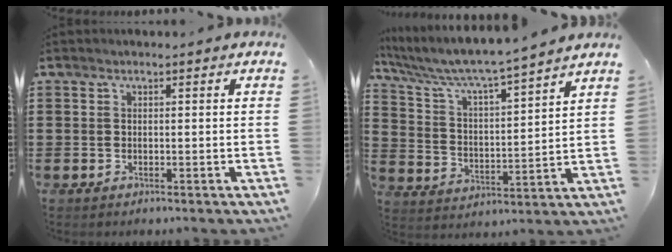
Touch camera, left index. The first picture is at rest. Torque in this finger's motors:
{"motor_torque": [2.14, 0.00, 0.18, 0.00]}